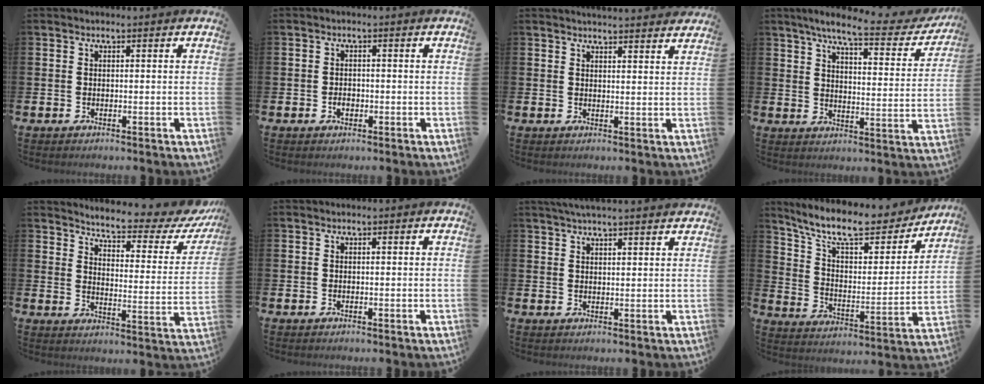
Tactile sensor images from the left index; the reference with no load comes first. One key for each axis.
{"total": 1.6, "fx": -0.5, "fy": 1.1, "fz": 0.9, "tx": -0.016, "ty": 0.003, "tz": -0.012}
{"total": 3.0, "fx": 3.0, "fy": -0.2, "fz": -0.1, "tx": 0.000, "ty": -0.020, "tz": 0.054}
{"total": 7.3, "fx": 6.2, "fy": 0.9, "fz": 3.8, "tx": -0.076, "ty": -0.041, "tz": 0.096}
{"total": 5.0, "fx": 4.6, "fy": 0.8, "fz": 1.9, "tx": -0.052, "ty": -0.041, "tz": 0.068}
{"total": 0.0}
{"total": 3.4, "fx": 3.3, "fy": -0.2, "fz": 0.8, "tx": -0.018, "ty": -0.010, "tz": 0.059}
{"total": 11.2, "fx": 9.6, "fy": 3.2, "fz": 4.8, "tx": -0.119, "ty": -0.060, "tz": 0.165}